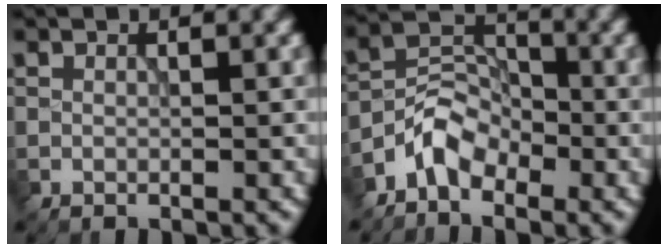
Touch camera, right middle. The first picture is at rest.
{"total": 3.5, "force": [-2.5, 2.0, 1.4], "torque": [-0.019, 0.011, -0.058]}